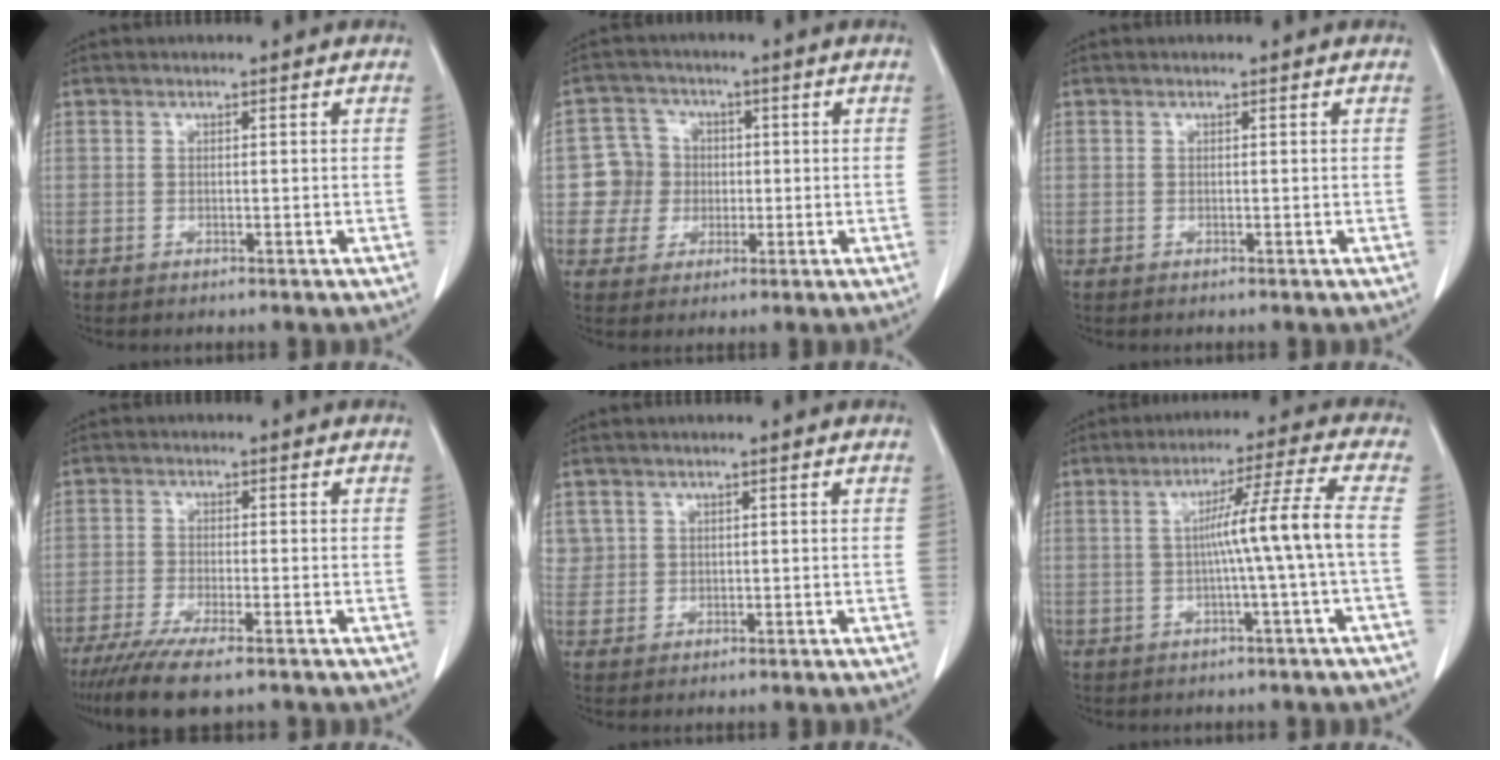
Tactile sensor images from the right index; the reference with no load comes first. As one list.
[{"total": 6.7, "force": [-0.2, 6.7, 0.7], "torque": [-0.015, 0.024, 0.001]}, {"total": 0.0}, {"total": 8.8, "force": [-6.6, 0.8, 5.7], "torque": [-0.092, -0.021, -0.103]}, {"total": 2.3, "force": [1.1, 2.0, -0.1], "torque": [0.022, 0.006, 0.019]}, {"total": 8.1, "force": [-0.7, -2.3, 7.8], "torque": [-0.128, 0.014, -0.004]}]